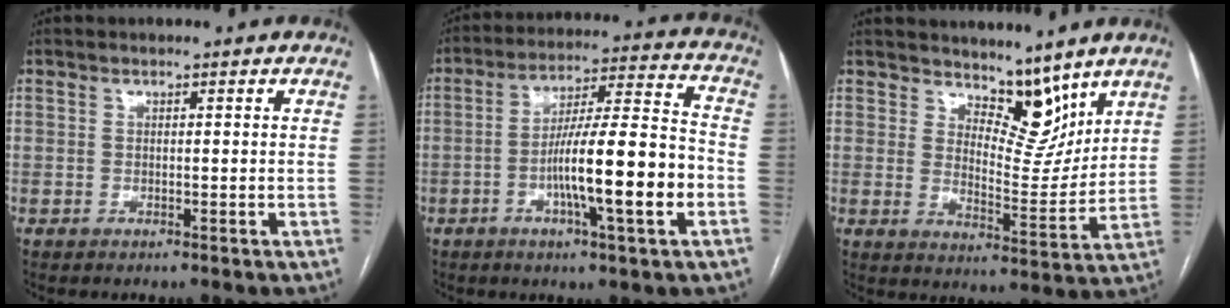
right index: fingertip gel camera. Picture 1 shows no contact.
{"total": 15.2, "force": [-4.3, 0.8, 14.6], "torque": [-0.241, 0.007, -0.070]}
{"total": 7.9, "force": [6.3, 3.2, 3.4], "torque": [-0.042, -0.011, 0.112]}